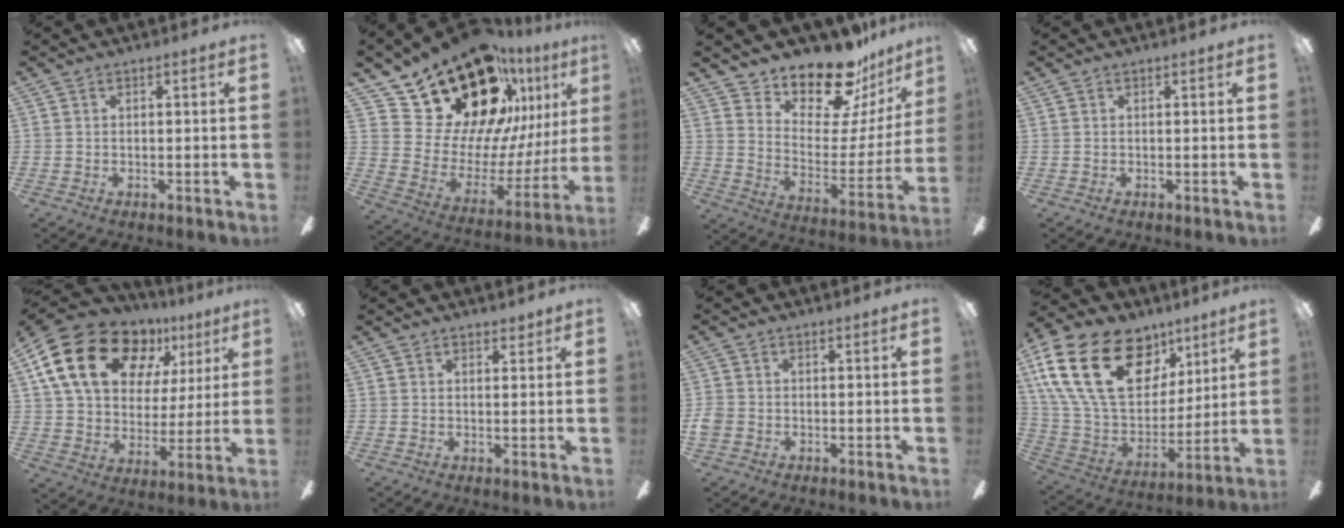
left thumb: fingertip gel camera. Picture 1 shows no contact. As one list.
[{"total": 26.1, "force": [19.3, 12.8, 12.2], "torque": [-0.203, -0.137, 0.365]}, {"total": 16.8, "force": [14.7, 5.9, 5.7], "torque": [-0.097, -0.121, 0.256]}, {"total": 0.0}, {"total": 22.0, "force": [11.1, 14.4, 12.4], "torque": [-0.229, -0.040, 0.203]}, {"total": 1.9, "force": [1.6, 0.8, 0.5], "torque": [0.006, -0.007, 0.028]}, {"total": 2.5, "force": [-0.8, 2.0, 1.3], "torque": [-0.019, 0.007, -0.013]}, {"total": 27.6, "force": [11.9, 17.5, 17.8], "torque": [-0.351, -0.043, 0.220]}]